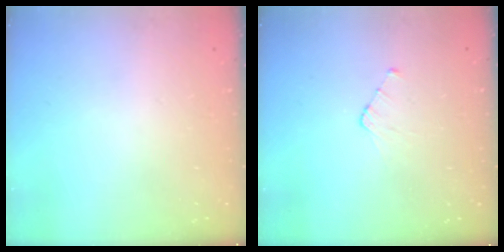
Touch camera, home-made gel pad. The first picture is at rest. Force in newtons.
{"total": 2.5, "press": 2.5, "slide": 0.3}